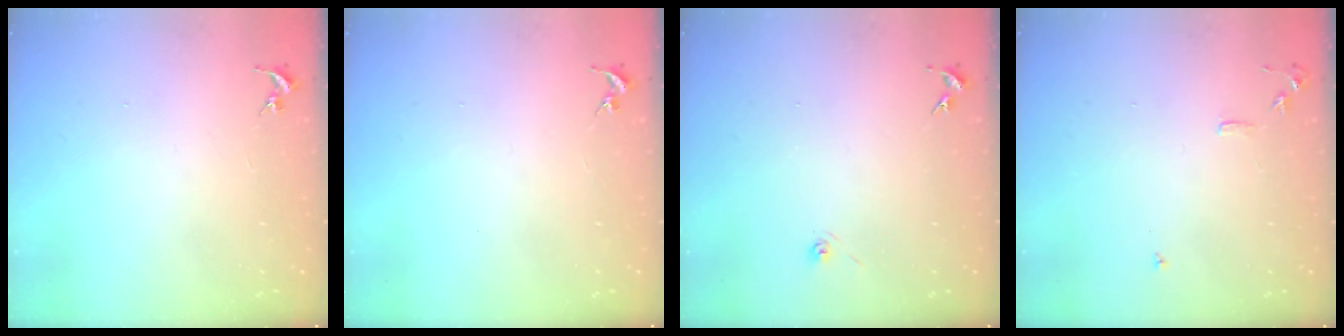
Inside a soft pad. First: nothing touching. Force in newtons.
{"total": 0.0}
{"total": 3.3, "press": 2.8, "slide": 1.7}
{"total": 6.5, "press": 6.5, "slide": 0.8}